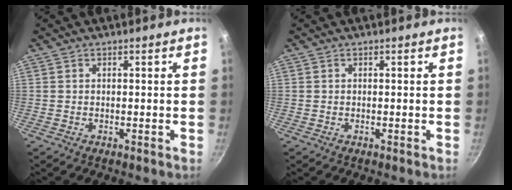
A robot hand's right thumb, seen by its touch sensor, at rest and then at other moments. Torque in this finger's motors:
{"motor_torque": [-0.17, 0.17, 0.00, 0.00, 0.00]}